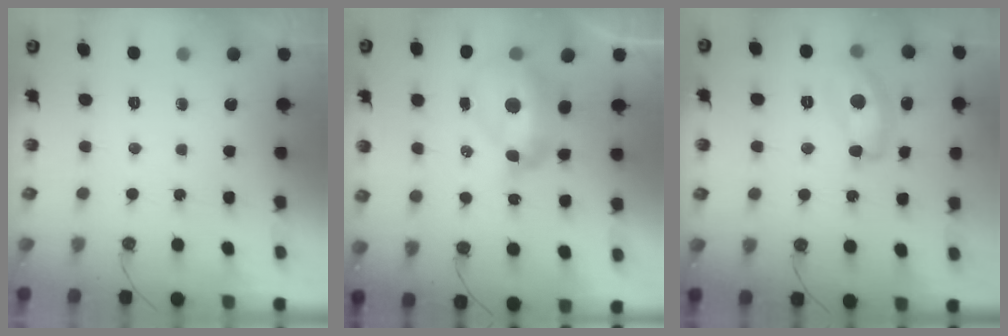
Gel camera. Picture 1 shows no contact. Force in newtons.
{"total": 6.6, "press": 6.5, "slide": 1.1}
{"total": 9.6, "press": 9.6, "slide": 0.8}